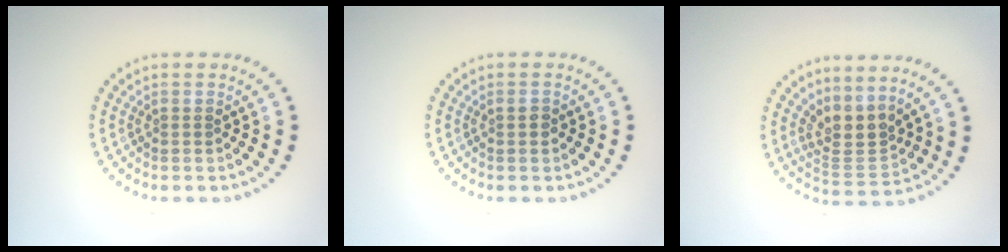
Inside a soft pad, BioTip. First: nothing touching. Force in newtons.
{"total": 0.7, "press": 0.7, "slide": 0.0}
{"total": 3.0, "press": 2.2, "slide": 2.0}